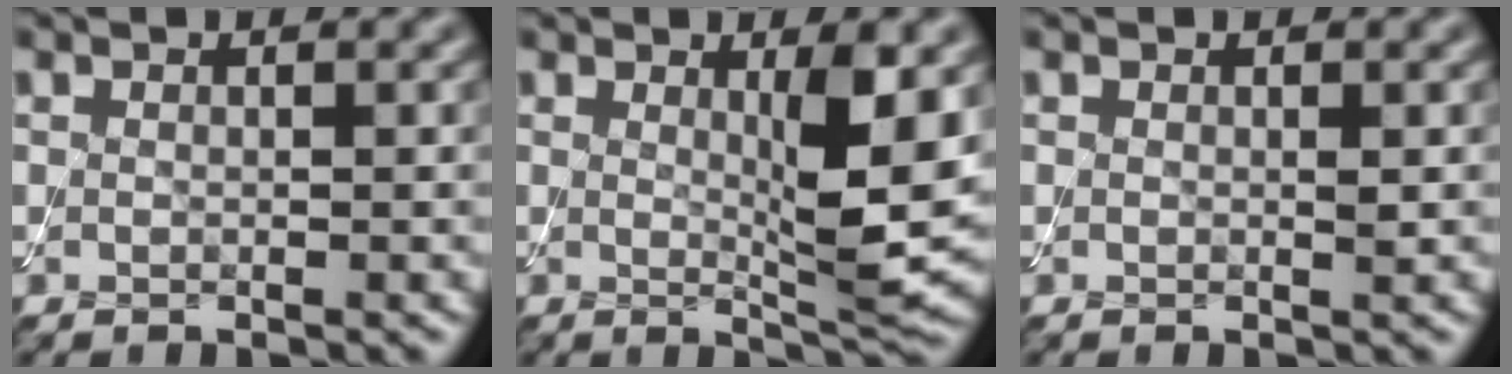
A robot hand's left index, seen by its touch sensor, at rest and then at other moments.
{"total": 5.4, "force": [0.9, 1.0, 5.2], "torque": [-0.077, -0.014, 0.017]}
{"total": 0.5, "force": [0.1, 0.0, 0.5], "torque": [-0.006, -0.001, 0.000]}